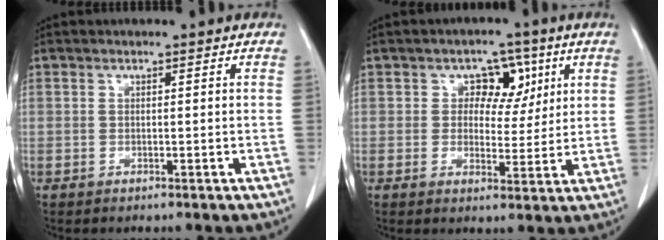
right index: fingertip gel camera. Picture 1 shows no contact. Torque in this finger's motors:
{"motor_torque": [0.07, 0.07, 0.05, 0.03]}